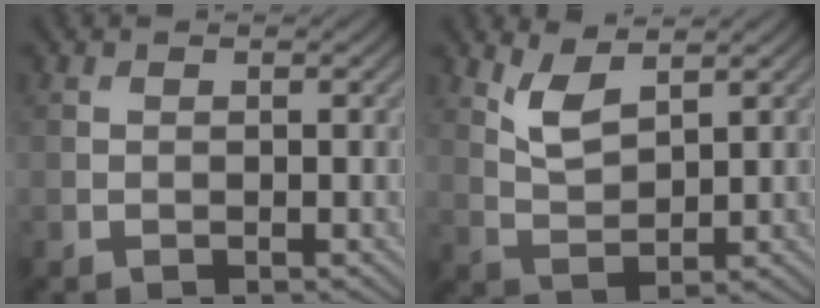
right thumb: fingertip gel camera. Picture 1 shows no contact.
{"total": 4.2, "force": [2.7, 1.4, 2.8], "torque": [-0.073, -0.006, 0.060]}